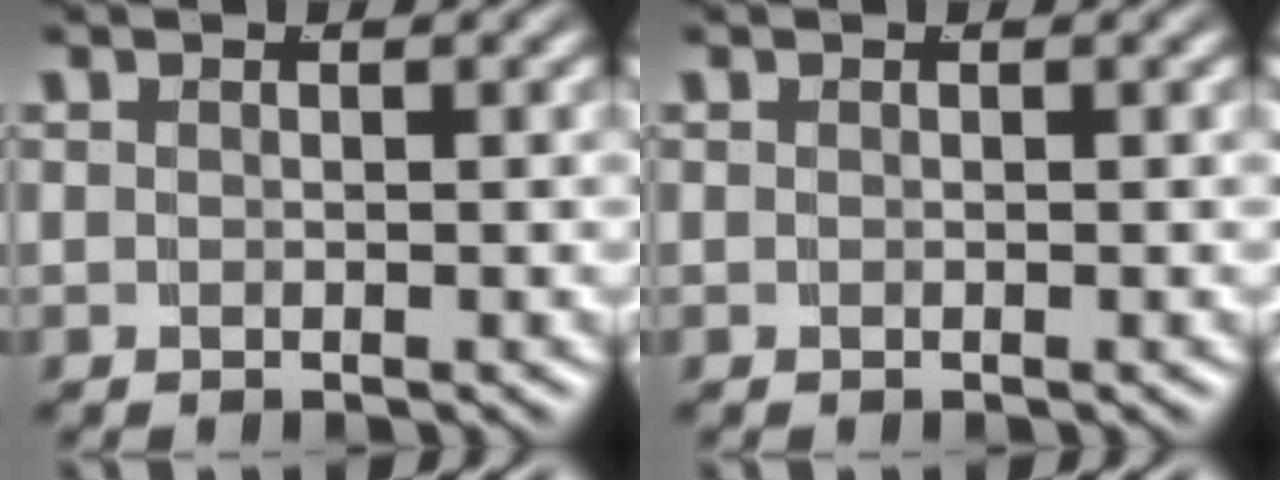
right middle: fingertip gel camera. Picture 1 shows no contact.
{"total": 0.0}